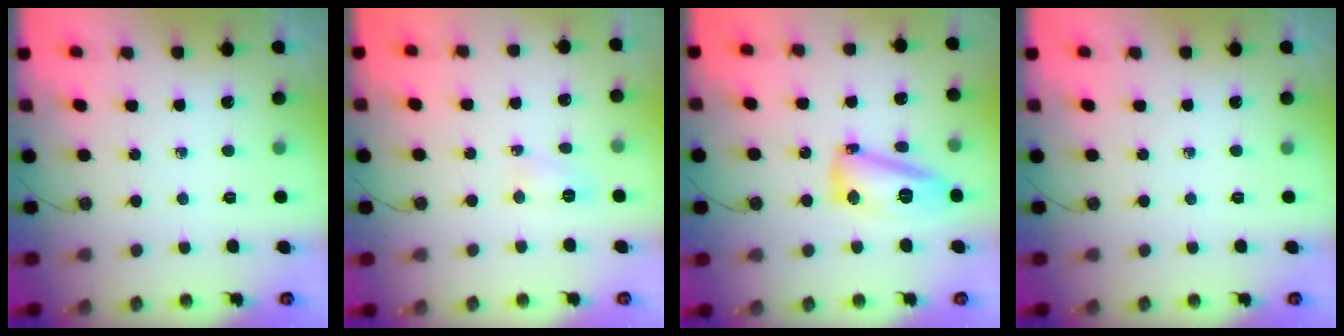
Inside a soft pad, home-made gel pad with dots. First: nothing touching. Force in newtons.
{"total": 3.7, "press": 3.7, "slide": 0.6}
{"total": 13.4, "press": 13.3, "slide": 1.2}
{"total": 0.0}